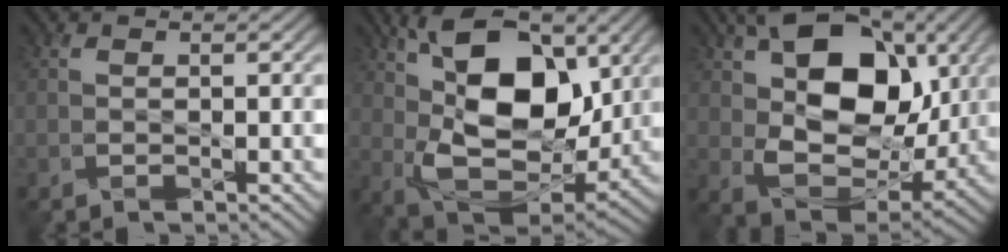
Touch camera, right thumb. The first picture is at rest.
{"total": 16.2, "force": [4.9, 9.1, 12.5], "torque": [-0.229, 0.009, 0.084]}
{"total": 15.0, "force": [4.3, 9.6, 10.6], "torque": [-0.188, 0.002, 0.073]}